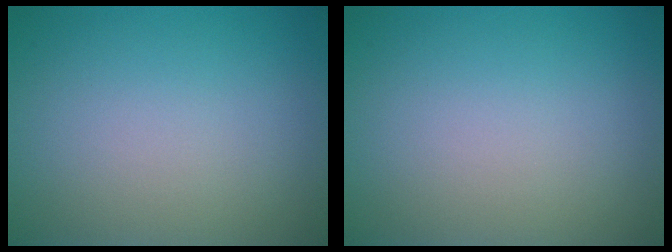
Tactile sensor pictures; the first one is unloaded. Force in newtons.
{"total": 0.0}